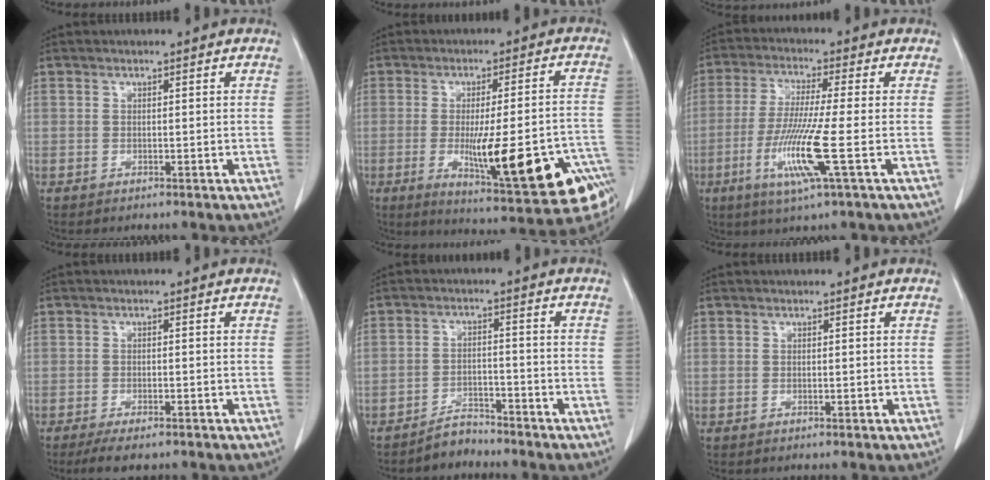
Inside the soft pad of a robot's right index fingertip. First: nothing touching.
{"total": 22.3, "force": [-8.3, 4.0, 20.4], "torque": [-0.214, -0.001, -0.103]}
{"total": 11.2, "force": [-3.5, -0.3, 10.7], "torque": [-0.221, -0.025, -0.071]}
{"total": 5.7, "force": [-4.1, 1.7, 3.6], "torque": [-0.060, -0.012, -0.062]}
{"total": 3.9, "force": [-3.7, 1.3, 0.2], "torque": [-0.005, 0.001, -0.063]}
{"total": 0.0}